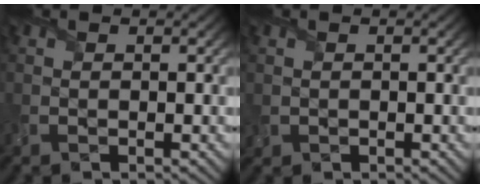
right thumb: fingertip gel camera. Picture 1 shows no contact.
{"total": 0.8, "force": [0.0, 0.8, 0.1], "torque": [-0.006, -0.007, 0.001]}